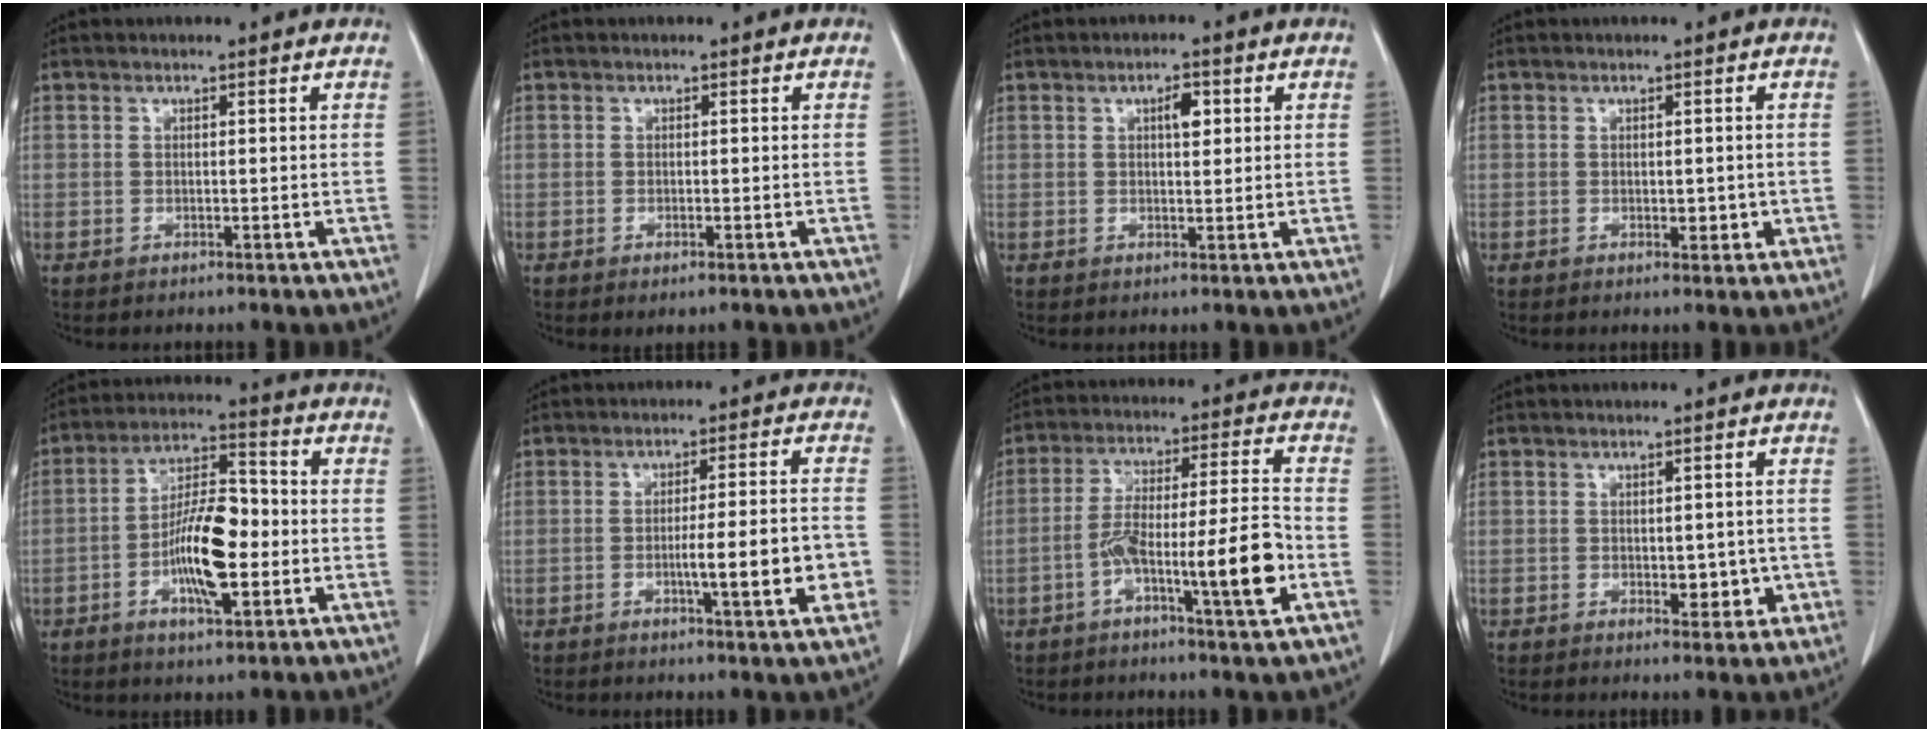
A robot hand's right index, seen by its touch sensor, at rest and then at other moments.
{"total": 1.3, "force": [-0.7, 0.3, 1.0], "torque": [-0.016, -0.004, -0.006]}
{"total": 2.7, "force": [0.9, 1.0, 2.3], "torque": [-0.037, 0.002, 0.015]}
{"total": 2.1, "force": [-0.3, 1.3, 1.7], "torque": [-0.016, 0.000, 0.001]}
{"total": 11.7, "force": [-2.6, 3.6, 10.8], "torque": [-0.201, 0.010, -0.044]}
{"total": 9.3, "force": [-2.5, 0.6, 9.0], "torque": [-0.128, 0.001, -0.035]}
{"total": 13.2, "force": [-4.6, 0.9, 12.4], "torque": [-0.208, 0.014, -0.075]}
{"total": 4.0, "force": [-0.7, 2.3, 3.2], "torque": [-0.028, 0.003, -0.002]}